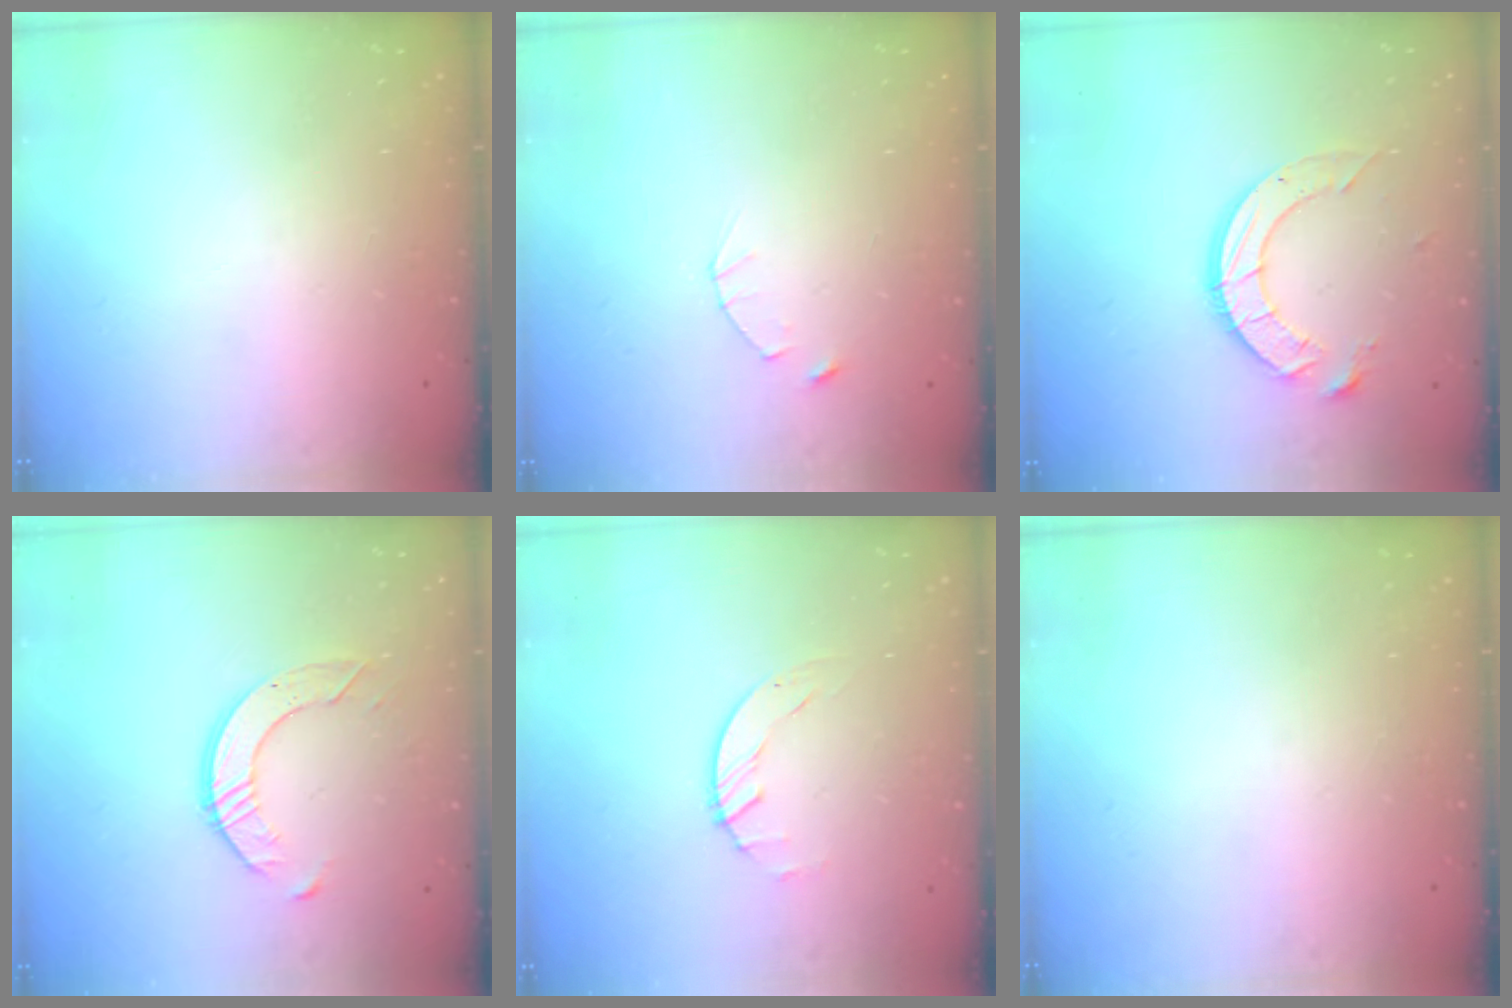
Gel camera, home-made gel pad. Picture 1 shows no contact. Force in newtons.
{"total": 2.5, "press": 2.4, "slide": 0.3}
{"total": 10.8, "press": 10.8, "slide": 0.7}
{"total": 6.4, "press": 6.4, "slide": 0.6}
{"total": 0.8, "press": 0.8, "slide": 0.2}
{"total": 0.0}